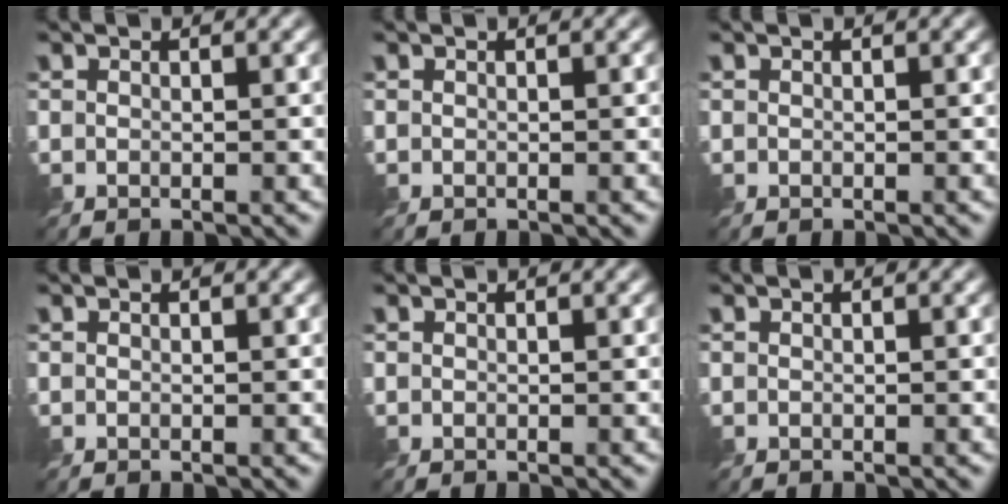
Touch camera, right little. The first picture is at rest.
{"total": 0.0}
{"total": 0.0}
{"total": 0.0}
{"total": 0.0}
{"total": 0.0}